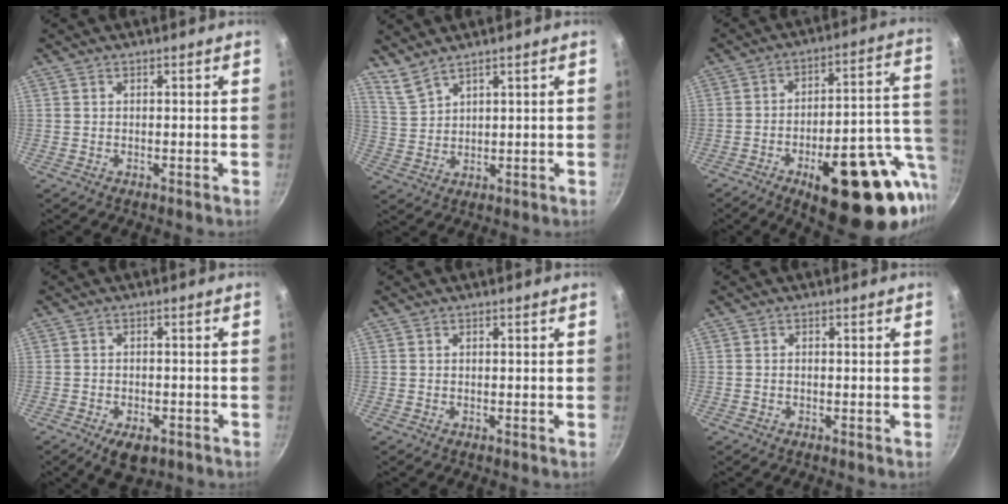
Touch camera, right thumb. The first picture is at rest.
{"total": 4.1, "force": [3.7, 0.8, 1.6], "torque": [-0.034, -0.021, 0.085]}
{"total": 26.0, "force": [-9.2, 10.3, 22.0], "torque": [-0.259, 0.032, -0.119]}
{"total": 6.0, "force": [-3.2, 3.3, 3.9], "torque": [-0.052, 0.015, -0.041]}
{"total": 0.0}
{"total": 0.6, "force": [-0.2, 0.4, 0.4], "torque": [-0.007, 0.004, -0.004]}